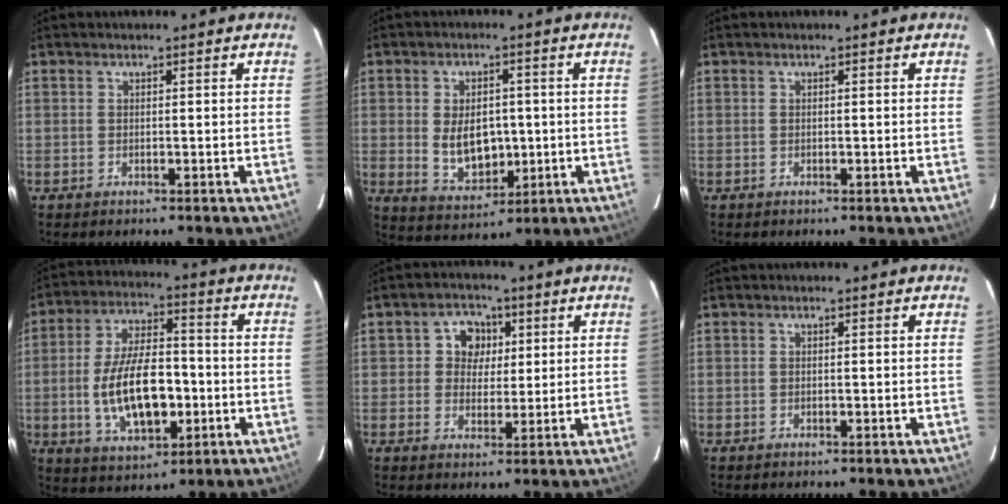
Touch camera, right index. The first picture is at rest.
{"total": 8.9, "force": [-0.3, 5.9, 6.6], "torque": [-0.126, -0.006, 0.013]}
{"total": 0.0}
{"total": 15.2, "force": [-2.9, 7.5, 12.9], "torque": [-0.250, 0.002, -0.037]}
{"total": 5.2, "force": [1.3, 4.7, 1.6], "torque": [-0.022, 0.011, 0.021]}
{"total": 0.0}